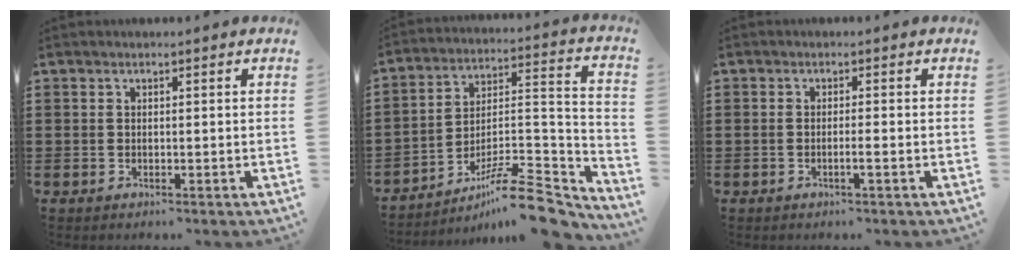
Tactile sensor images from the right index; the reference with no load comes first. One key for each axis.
{"total": 11.4, "fx": -9.1, "fy": 2.2, "fz": 6.5, "tx": -0.093, "ty": 0.029, "tz": -0.170}
{"total": 1.5, "fx": -0.7, "fy": -0.2, "fz": 1.3, "tx": -0.022, "ty": -0.004, "tz": -0.013}